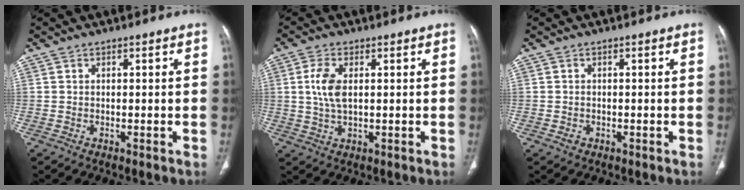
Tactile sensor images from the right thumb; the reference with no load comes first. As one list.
[{"total": 5.9, "force": [1.0, 2.9, 5.0], "torque": [-0.116, -0.001, 0.020]}, {"total": 1.1, "force": [-0.4, 0.9, 0.5], "torque": [-0.009, 0.005, -0.005]}]